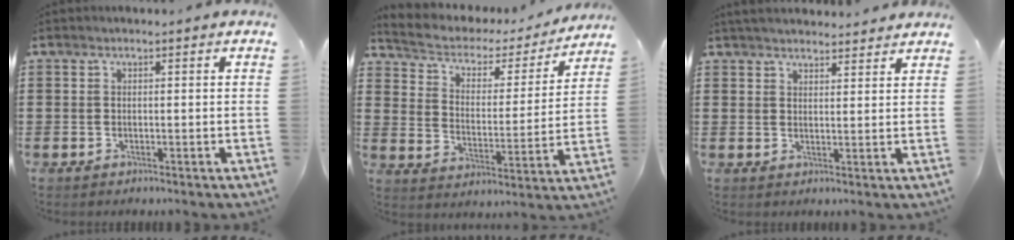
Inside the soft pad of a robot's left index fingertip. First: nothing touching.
{"total": 3.3, "force": [2.4, 1.9, 1.3], "torque": [-0.045, -0.017, 0.030]}
{"total": 3.1, "force": [3.0, 0.2, 0.4], "torque": [-0.016, -0.005, 0.058]}